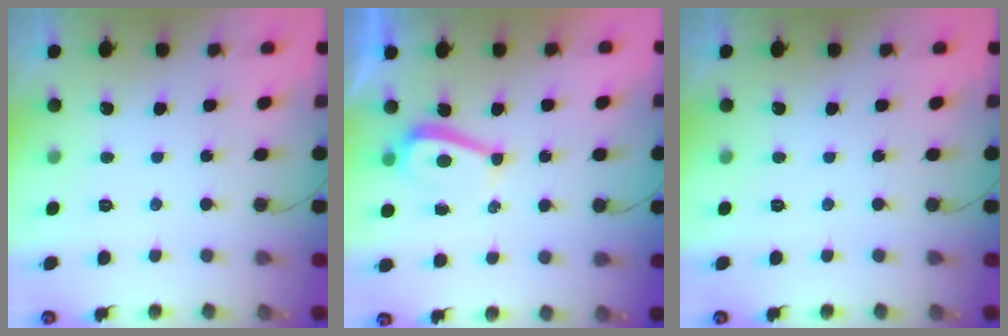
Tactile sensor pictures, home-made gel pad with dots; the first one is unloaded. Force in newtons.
{"total": 5.0, "press": 5.0, "slide": 0.7}
{"total": 0.0}